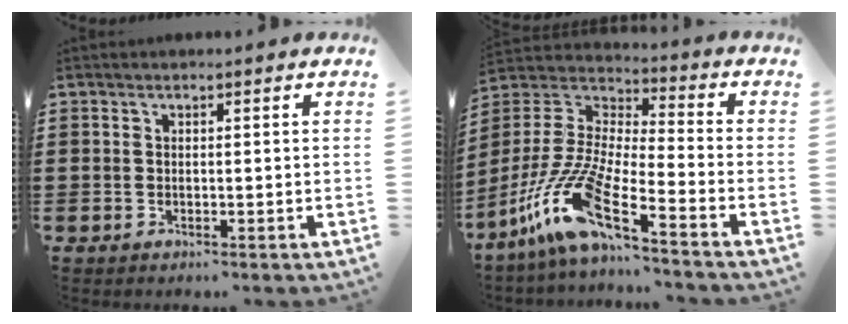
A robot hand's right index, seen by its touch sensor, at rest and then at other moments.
{"total": 12.7, "force": [-9.4, 1.3, 8.5], "torque": [-0.209, -0.014, -0.192]}